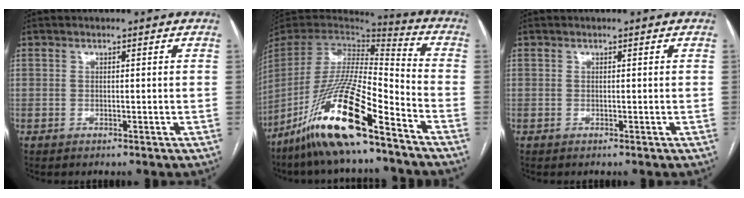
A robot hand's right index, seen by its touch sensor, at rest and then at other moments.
{"total": 20.4, "force": [-13.5, 1.8, 15.2], "torque": [-0.322, -0.039, -0.258]}
{"total": 0.0}